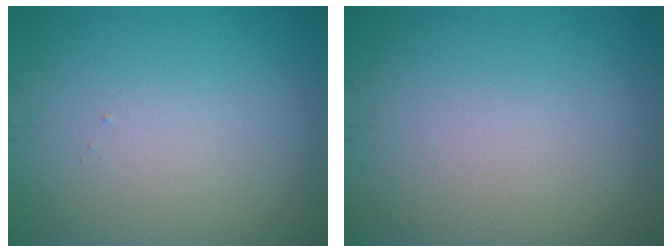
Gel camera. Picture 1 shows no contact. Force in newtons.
{"total": 0.0}